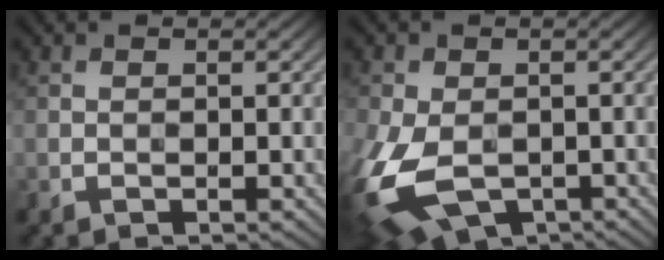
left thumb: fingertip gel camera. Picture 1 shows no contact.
{"total": 13.2, "force": [-4.8, 8.0, 9.3], "torque": [-0.236, -0.055, -0.073]}